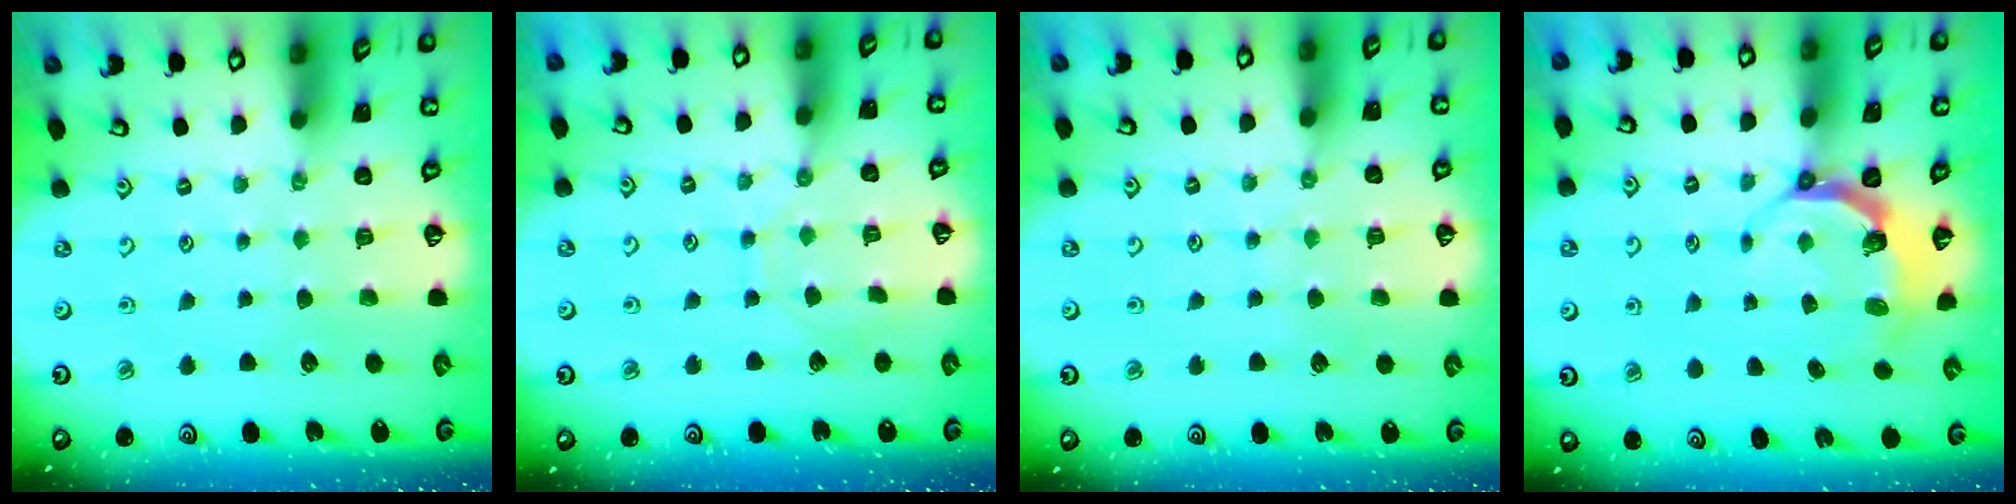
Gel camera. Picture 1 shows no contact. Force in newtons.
{"total": 7.3, "press": 7.2, "slide": 0.5}
{"total": 3.9, "press": 3.8, "slide": 0.6}
{"total": 5.6, "press": 4.5, "slide": 3.3}